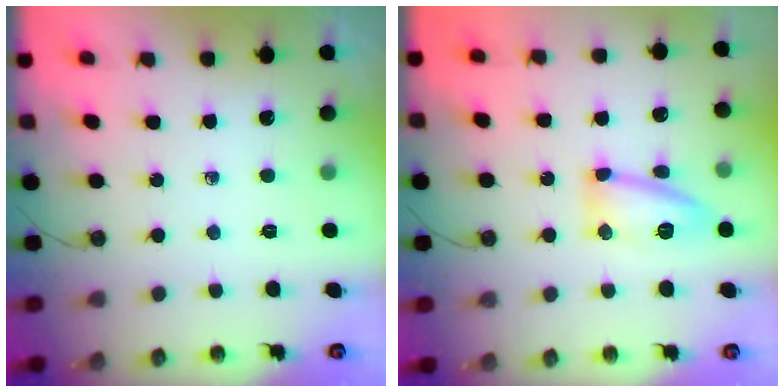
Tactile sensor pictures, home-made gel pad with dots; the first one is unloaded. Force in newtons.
{"total": 11.4, "press": 11.4, "slide": 0.6}